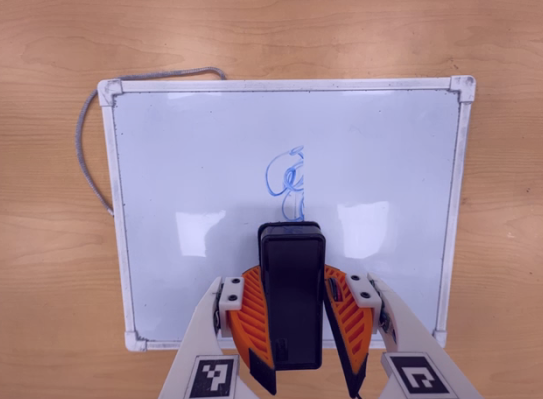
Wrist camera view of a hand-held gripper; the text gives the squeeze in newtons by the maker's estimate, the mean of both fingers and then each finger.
{"total": 11.6, "left": 10.4, "right": 12.7}